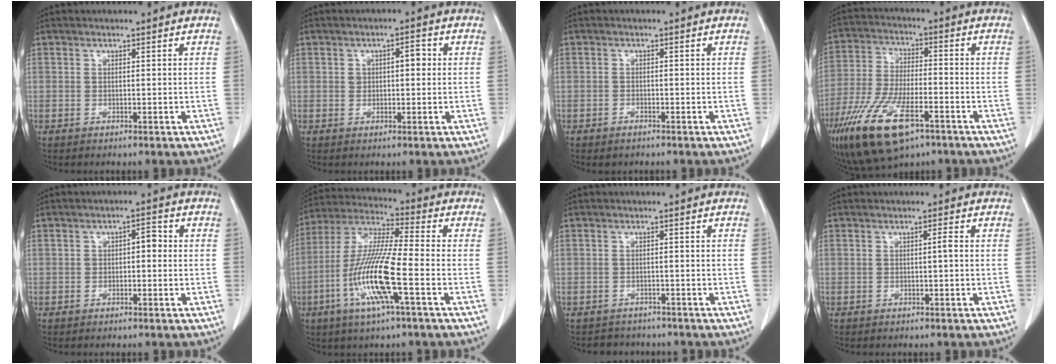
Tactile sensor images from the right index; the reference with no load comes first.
{"total": 3.0, "force": [0.6, 1.5, 2.5], "torque": [-0.038, 0.015, 0.010]}
{"total": 1.1, "force": [-0.8, 0.6, 0.5], "torque": [-0.011, -0.001, -0.010]}
{"total": 16.5, "force": [-9.5, 5.7, 12.3], "torque": [-0.267, -0.029, -0.170]}
{"total": 2.6, "force": [0.0, 1.3, 2.2], "torque": [-0.030, 0.018, -0.002]}
{"total": 14.0, "force": [-4.4, 0.6, 13.3], "torque": [-0.274, -0.009, -0.093]}
{"total": 4.0, "force": [-3.5, 2.0, -0.1], "torque": [0.000, 0.006, -0.049]}
{"total": 0.8, "force": [-0.1, -0.1, 0.8], "torque": [-0.012, 0.001, -0.002]}